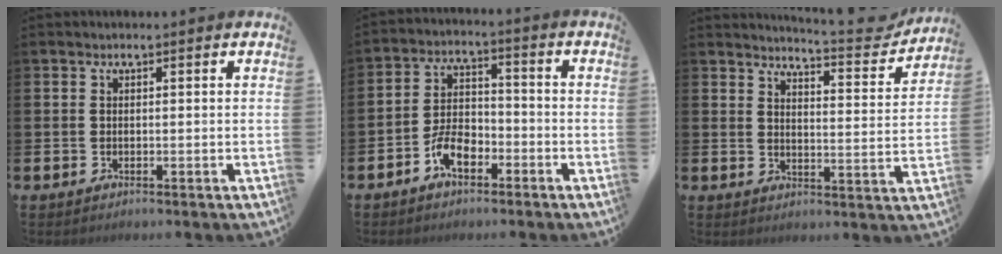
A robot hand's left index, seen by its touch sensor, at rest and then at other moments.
{"total": 5.5, "force": [-3.1, 2.9, 3.4], "torque": [-0.064, 0.013, -0.058]}
{"total": 5.5, "force": [5.3, 0.3, 1.2], "torque": [-0.024, -0.049, 0.084]}